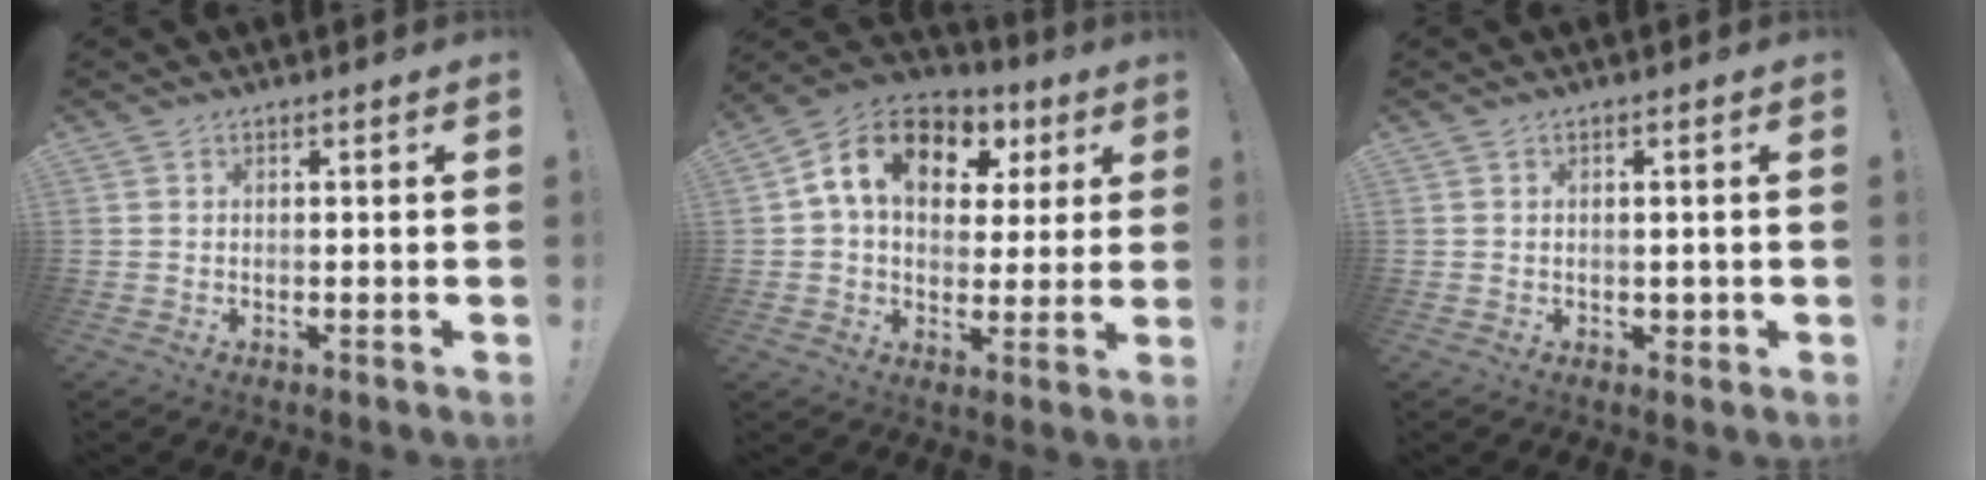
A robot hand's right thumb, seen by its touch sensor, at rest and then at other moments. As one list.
[{"total": 15.8, "force": [5.7, 10.8, 10.1], "torque": [-0.171, -0.004, 0.102]}, {"total": 1.8, "force": [0.1, 1.7, 0.5], "torque": [0.000, 0.001, 0.001]}]